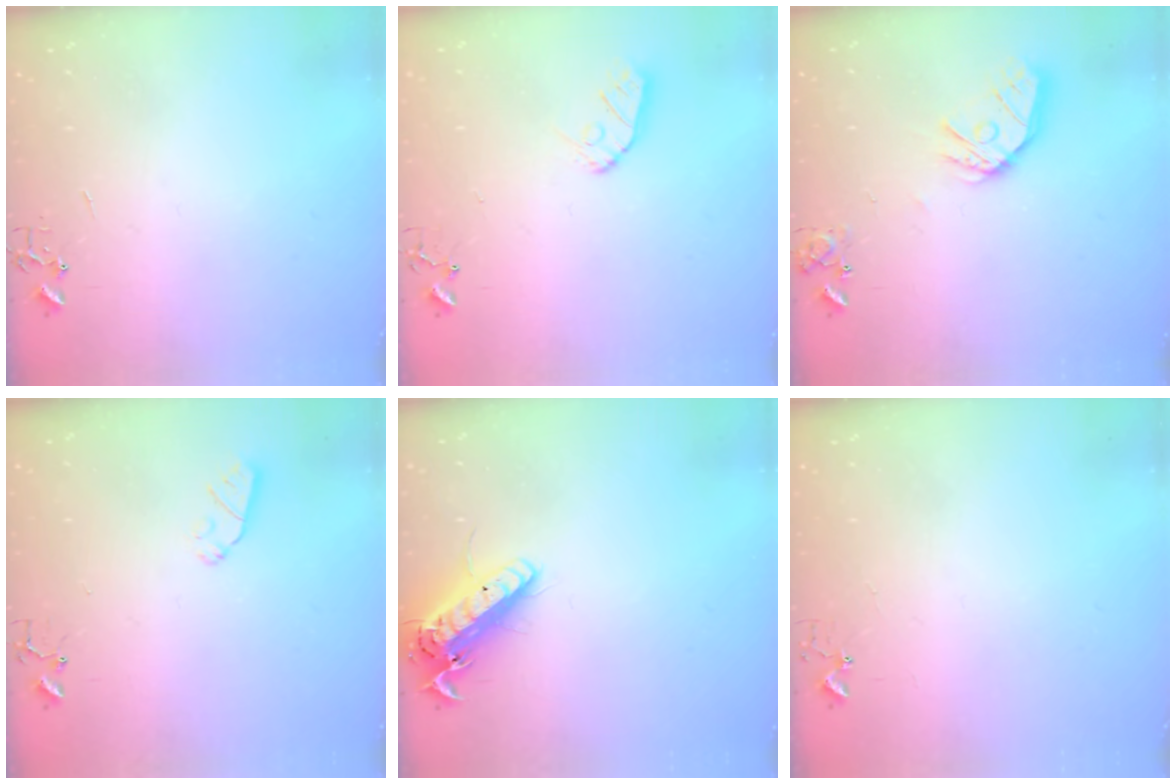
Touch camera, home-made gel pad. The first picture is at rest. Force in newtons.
{"total": 8.0, "press": 8.0, "slide": 0.5}
{"total": 14.1, "press": 14.0, "slide": 1.7}
{"total": 5.4, "press": 5.4, "slide": 0.4}
{"total": 15.0, "press": 14.7, "slide": 3.0}
{"total": 2.7, "press": 2.7, "slide": 0.2}